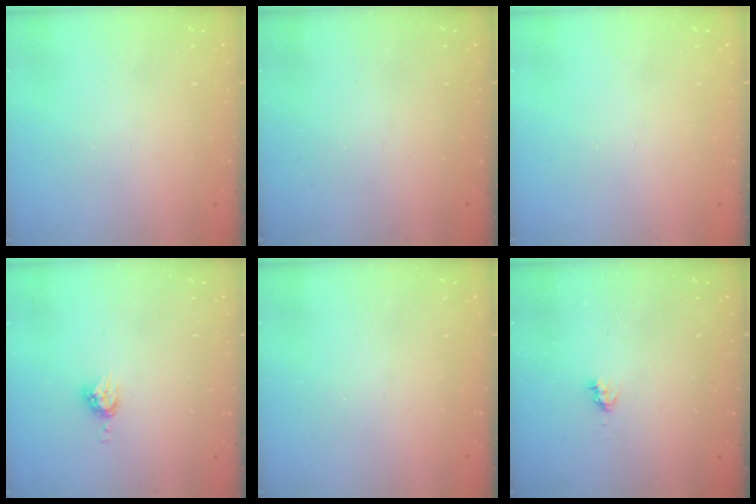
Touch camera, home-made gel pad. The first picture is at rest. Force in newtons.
{"total": 0.0}
{"total": 0.0}
{"total": 5.1, "press": 5.1, "slide": 0.7}
{"total": 0.0}
{"total": 2.6, "press": 2.6, "slide": 0.4}